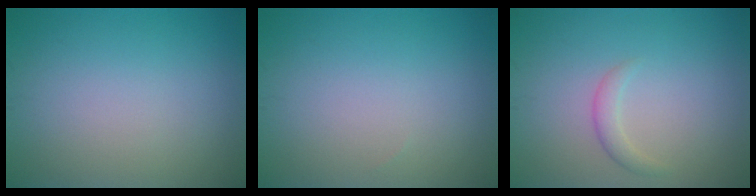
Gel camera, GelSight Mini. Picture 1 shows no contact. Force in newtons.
{"total": 0.0}
{"total": 1.3, "press": 1.3, "slide": 0.1}